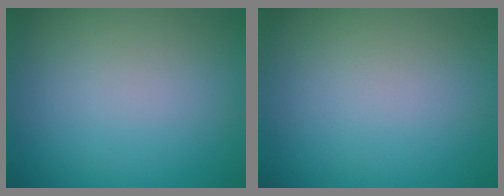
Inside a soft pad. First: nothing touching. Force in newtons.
{"total": 0.0}